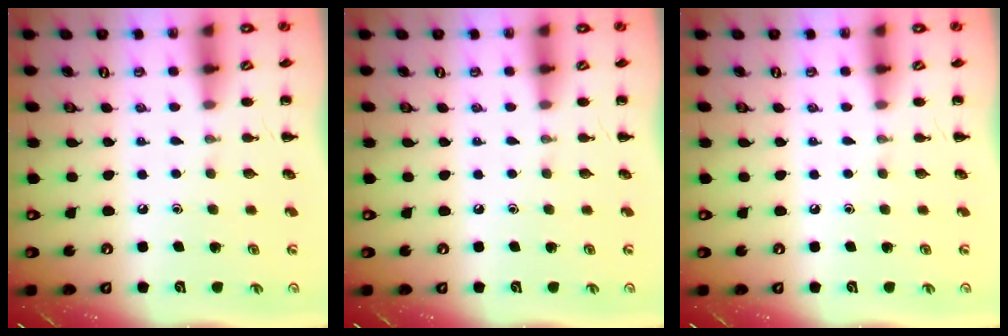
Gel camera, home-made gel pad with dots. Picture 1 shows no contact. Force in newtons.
{"total": 0.0}
{"total": 0.0}